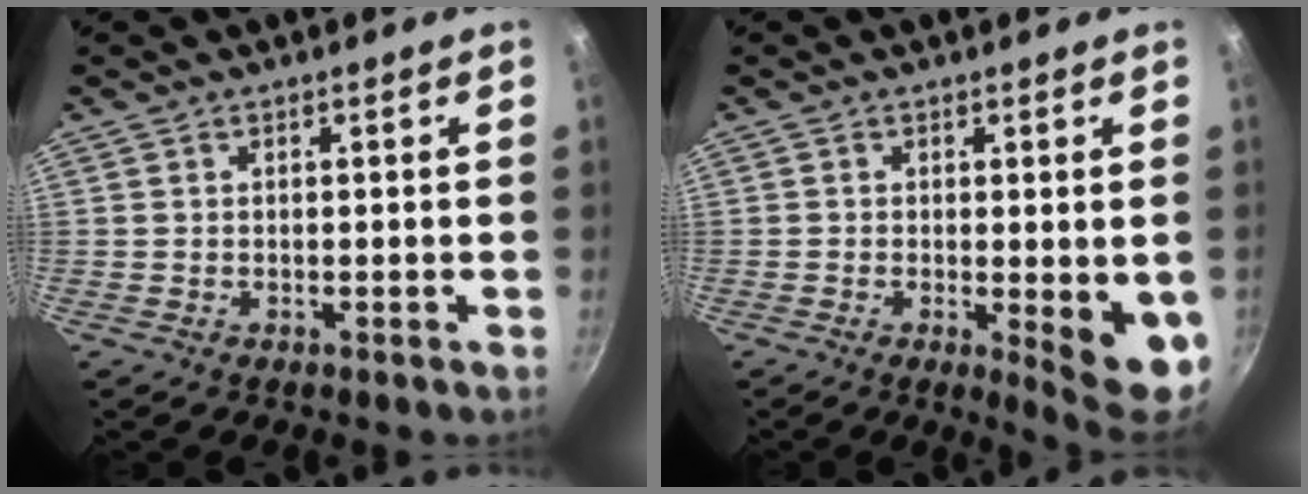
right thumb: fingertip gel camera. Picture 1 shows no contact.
{"total": 8.6, "force": [-1.3, 2.3, 8.2], "torque": [-0.094, -0.012, -0.009]}